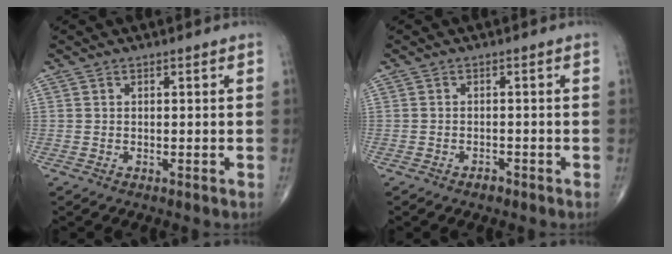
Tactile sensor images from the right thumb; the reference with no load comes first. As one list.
[{"total": 1.3, "force": [-1.0, 0.6, 0.5], "torque": [-0.009, 0.002, -0.016]}]